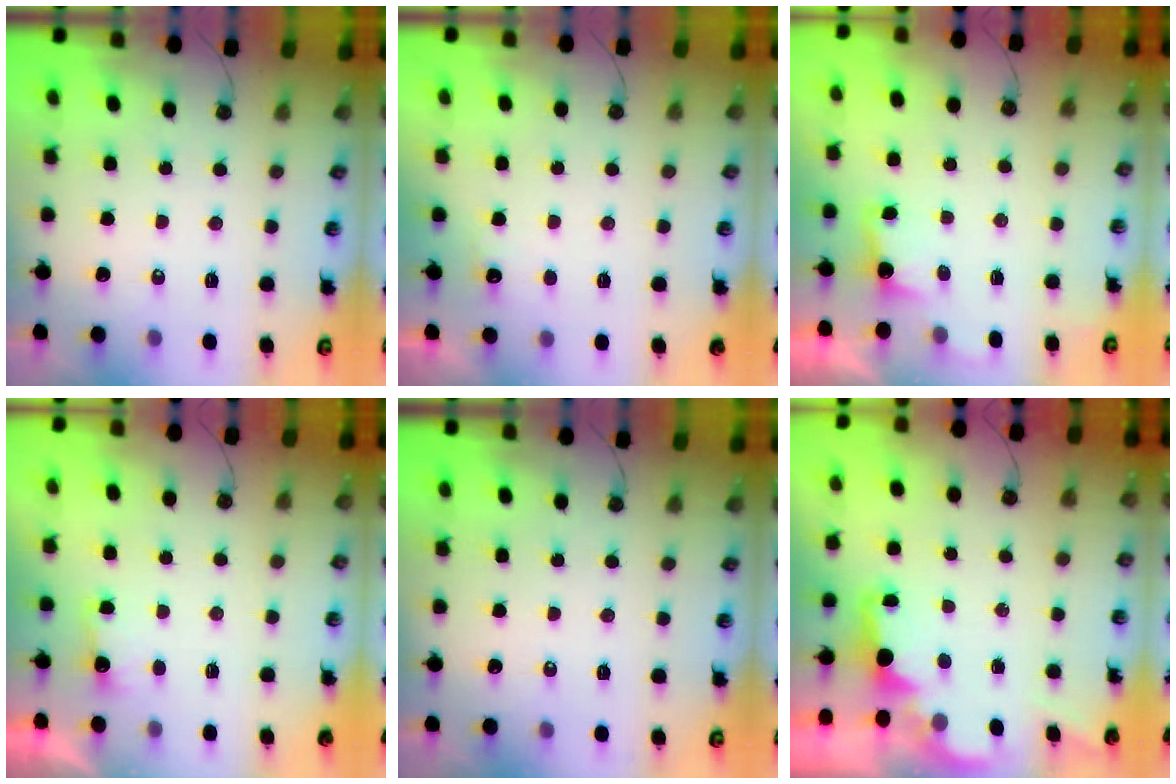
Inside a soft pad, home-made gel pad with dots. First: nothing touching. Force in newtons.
{"total": 4.5, "press": 4.3, "slide": 1.2}
{"total": 1.4, "press": 1.0, "slide": 0.9}
{"total": 2.3, "press": 2.1, "slide": 0.9}
{"total": 0.0}
{"total": 2.0, "press": 1.9, "slide": 0.7}